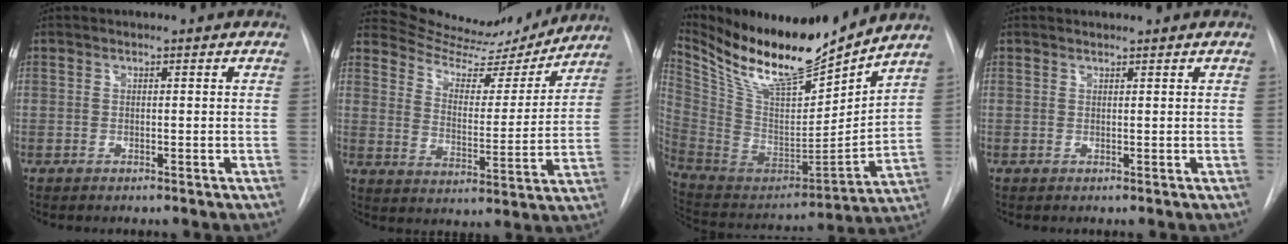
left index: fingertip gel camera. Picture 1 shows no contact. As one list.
[{"total": 14.6, "force": [14.2, 3.0, 1.4], "torque": [-0.016, -0.024, 0.202]}, {"total": 19.2, "force": [16.7, 2.8, 9.0], "torque": [-0.176, -0.035, 0.308]}, {"total": 0.6, "force": [0.6, -0.1, 0.0], "torque": [-0.004, 0.005, 0.014]}]